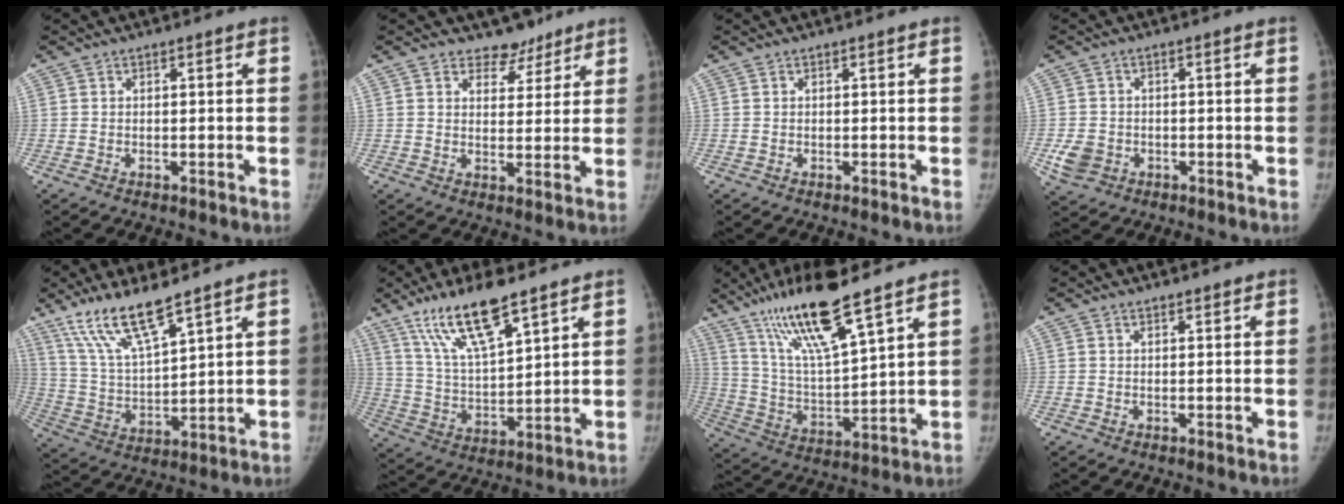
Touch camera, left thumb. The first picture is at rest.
{"total": 5.1, "force": [4.1, 3.1, 0.5], "torque": [0.023, -0.028, 0.062]}
{"total": 0.0}
{"total": 4.5, "force": [-1.3, 3.8, 2.1], "torque": [-0.038, 0.002, -0.018]}
{"total": 12.4, "force": [9.2, 2.2, 8.1], "torque": [-0.152, -0.047, 0.193]}
{"total": 14.7, "force": [10.0, 3.7, 10.2], "torque": [-0.181, -0.047, 0.200]}
{"total": 17.4, "force": [12.0, 2.4, 12.4], "torque": [-0.218, -0.058, 0.233]}
{"total": 1.1, "force": [1.0, 0.4, 0.4], "torque": [-0.006, -0.006, 0.015]}